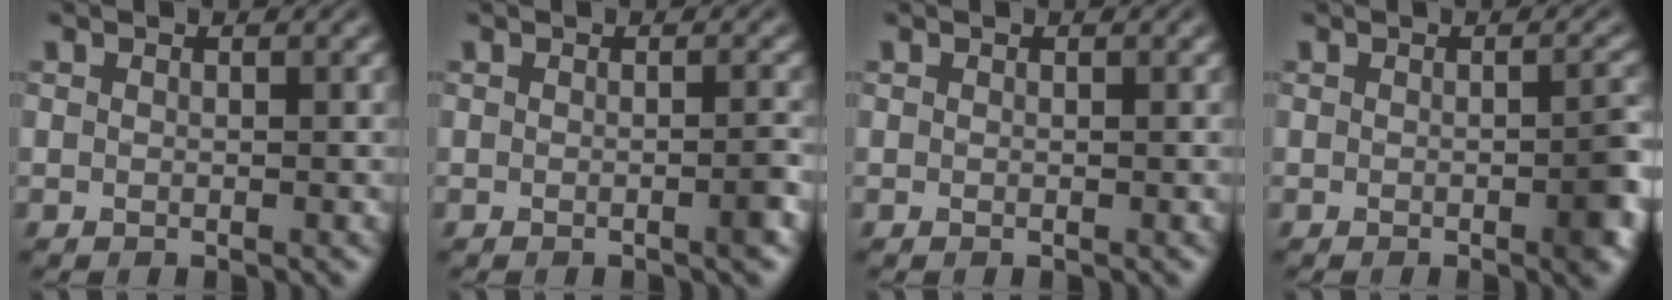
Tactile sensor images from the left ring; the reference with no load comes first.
{"total": 1.3, "force": [-0.4, 0.1, 1.3], "torque": [-0.015, 0.001, -0.009]}
{"total": 0.0}
{"total": 2.9, "force": [-0.8, 0.6, 2.7], "torque": [-0.034, 0.000, -0.011]}